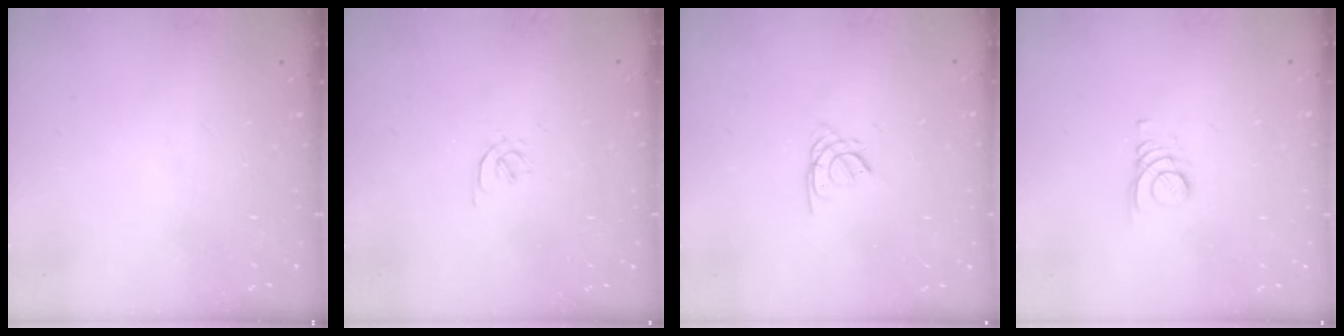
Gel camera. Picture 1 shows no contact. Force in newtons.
{"total": 1.7, "press": 1.6, "slide": 0.5}
{"total": 1.3, "press": 1.3, "slide": 0.4}
{"total": 2.1, "press": 2.1, "slide": 0.1}